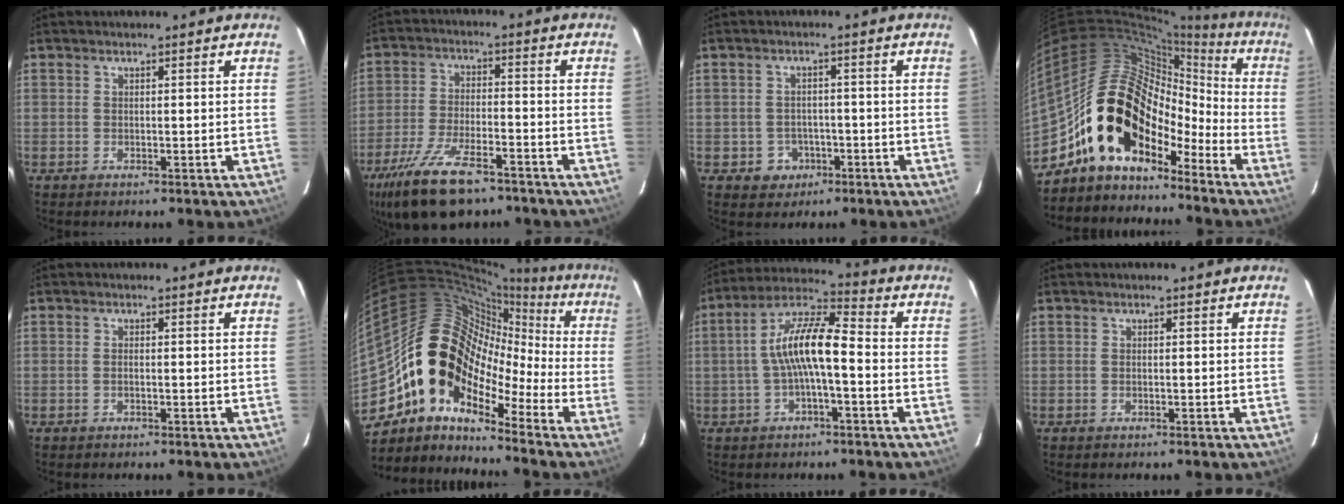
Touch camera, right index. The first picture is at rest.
{"total": 16.5, "force": [-11.5, 6.2, 10.0], "torque": [-0.220, -0.033, -0.203]}
{"total": 4.5, "force": [-1.8, 4.1, 0.6], "torque": [-0.025, 0.013, -0.016]}
{"total": 17.3, "force": [-10.5, 11.3, 7.9], "torque": [-0.137, 0.042, -0.185]}
{"total": 0.7, "force": [-0.2, 0.3, 0.6], "torque": [-0.013, 0.002, -0.005]}
{"total": 14.4, "force": [-7.0, 9.9, 7.8], "torque": [-0.126, 0.026, -0.156]}
{"total": 10.6, "force": [-1.5, 2.6, 10.1], "torque": [-0.198, 0.024, -0.029]}
{"total": 0.0}